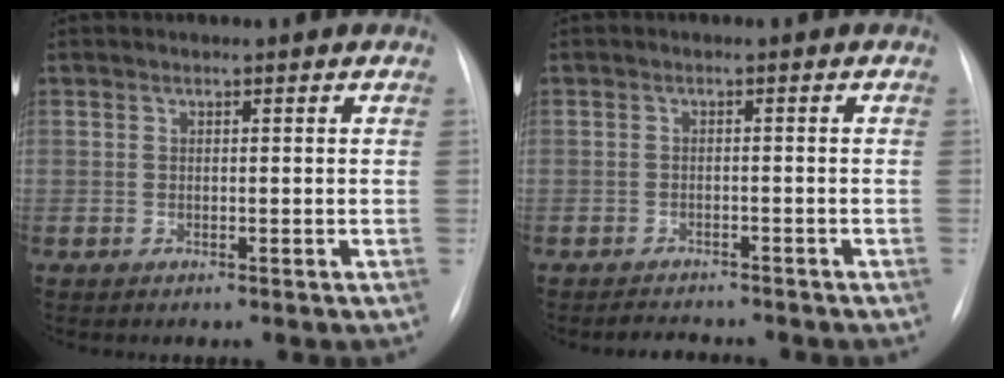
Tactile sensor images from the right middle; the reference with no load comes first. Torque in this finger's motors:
{"motor_torque": [-0.12, -0.23, -0.05, -0.04]}